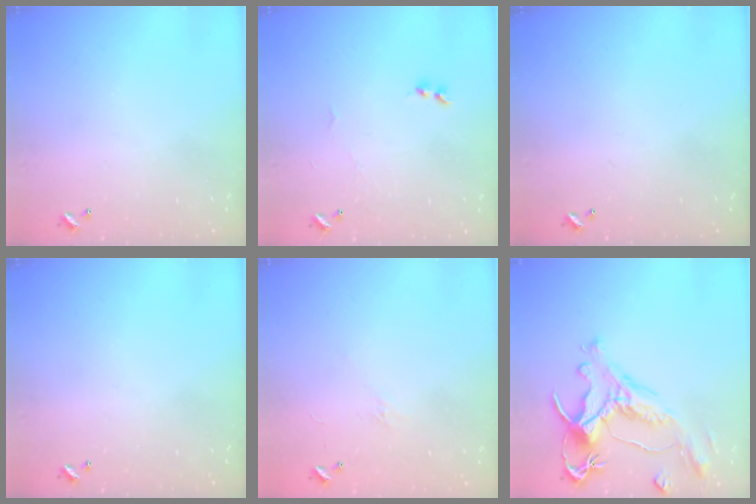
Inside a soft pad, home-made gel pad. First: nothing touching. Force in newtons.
{"total": 2.1, "press": 2.1, "slide": 0.5}
{"total": 0.0}
{"total": 0.0}
{"total": 5.6, "press": 5.5, "slide": 0.9}
{"total": 1.8, "press": 1.2, "slide": 1.3}